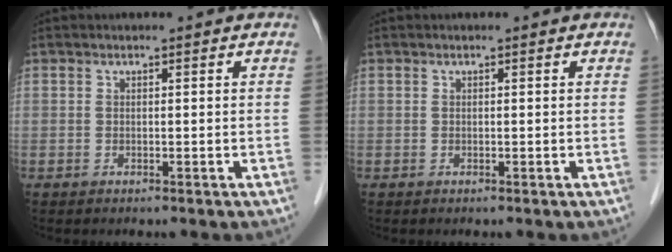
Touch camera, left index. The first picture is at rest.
{"total": 0.0}